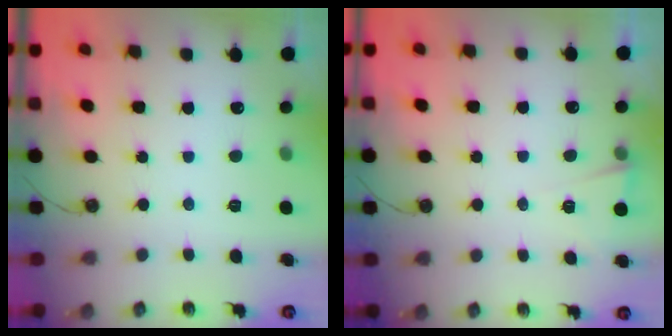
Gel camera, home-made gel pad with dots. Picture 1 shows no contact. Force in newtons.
{"total": 2.9, "press": 2.7, "slide": 1.1}